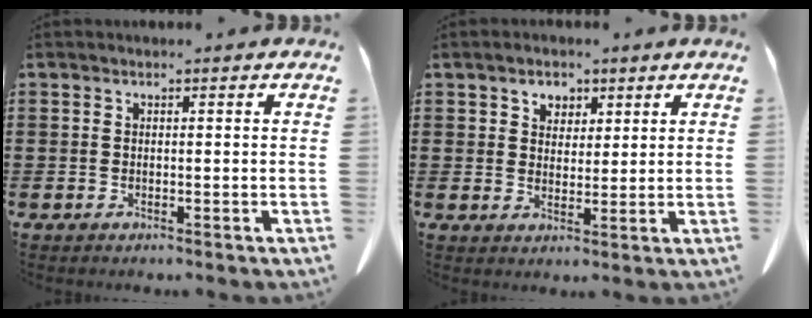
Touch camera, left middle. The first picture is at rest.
{"total": 3.1, "force": [1.9, 2.4, 0.6], "torque": [-0.016, 0.009, 0.032]}